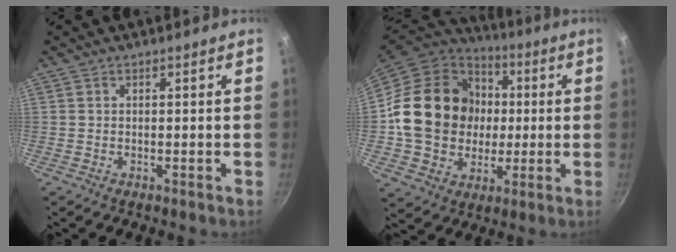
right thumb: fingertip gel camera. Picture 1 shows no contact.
{"total": 22.8, "force": [0.8, 19.4, 12.0], "torque": [-0.187, 0.027, 0.020]}